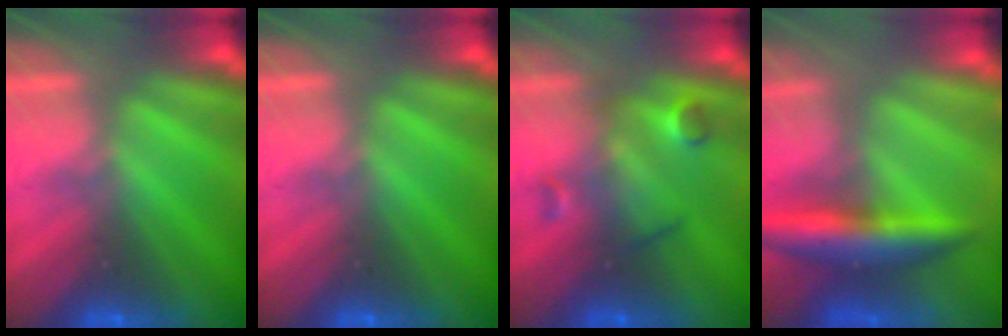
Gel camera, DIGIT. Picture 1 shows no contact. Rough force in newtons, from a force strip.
{"total": 0.0}
{"total": 2.5}
{"total": 6.5}